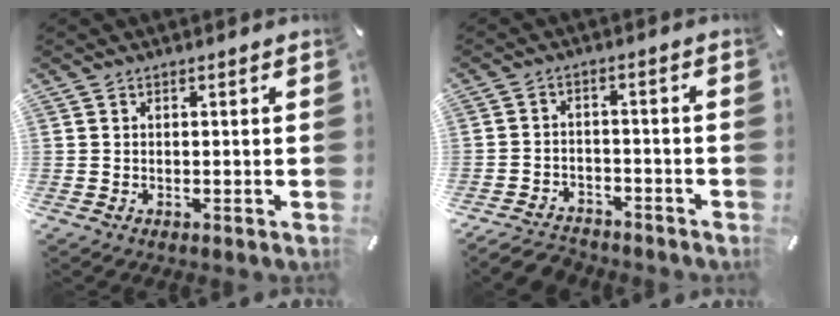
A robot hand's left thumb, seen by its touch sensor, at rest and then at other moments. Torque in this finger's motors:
{"motor_torque": [-0.02, 1.61, 0.15, 0.21, 0.06]}